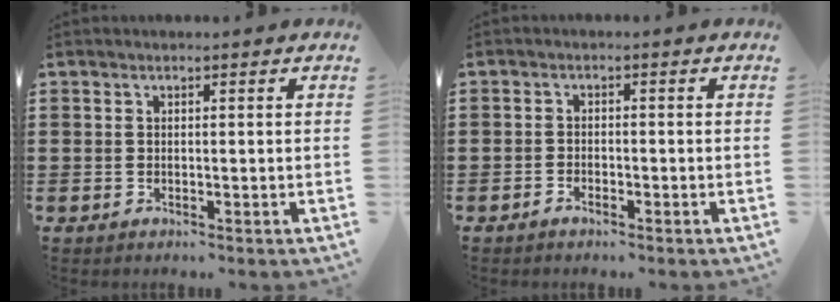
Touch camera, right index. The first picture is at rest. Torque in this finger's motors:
{"motor_torque": [-0.15, 1.68, 0.00, -0.01]}